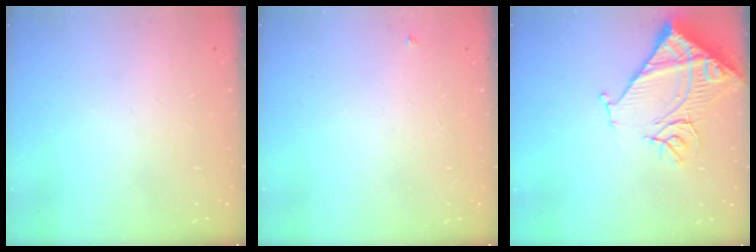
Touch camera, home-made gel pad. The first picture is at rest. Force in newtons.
{"total": 2.7, "press": 2.7, "slide": 0.4}
{"total": 15.3, "press": 15.2, "slide": 1.8}